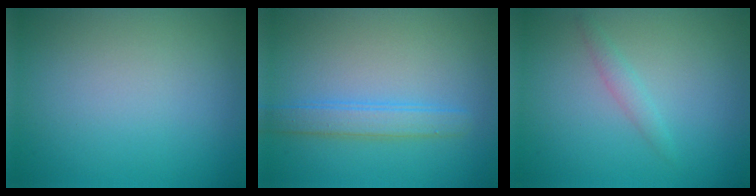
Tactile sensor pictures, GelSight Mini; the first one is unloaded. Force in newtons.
{"total": 2.5, "press": 2.5, "slide": 0.1}
{"total": 1.2, "press": 1.2, "slide": 0.0}